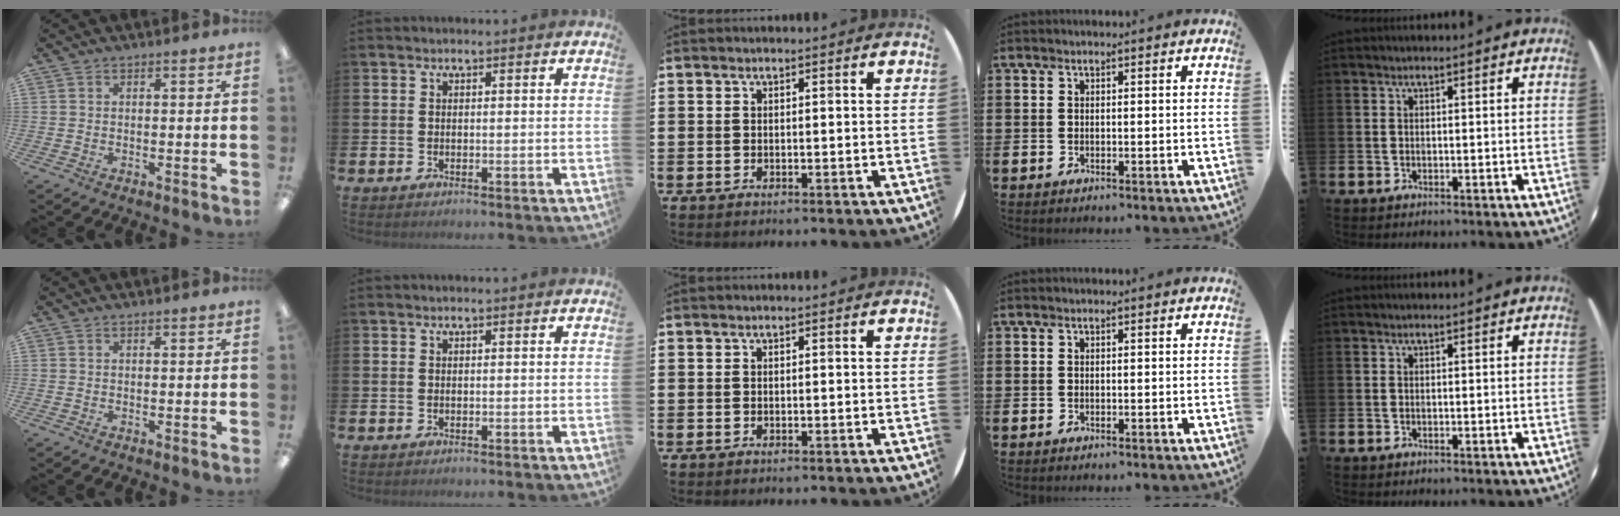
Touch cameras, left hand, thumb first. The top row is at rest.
{}